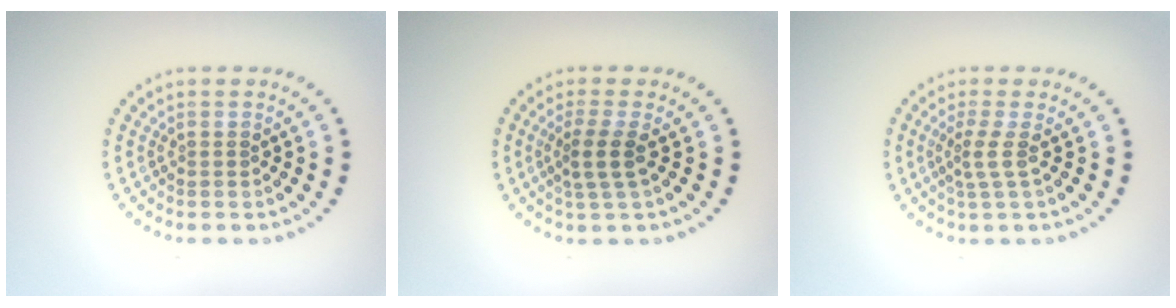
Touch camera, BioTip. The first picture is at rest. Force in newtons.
{"total": 2.2, "press": 1.8, "slide": 1.3}
{"total": 1.8, "press": 1.3, "slide": 1.3}